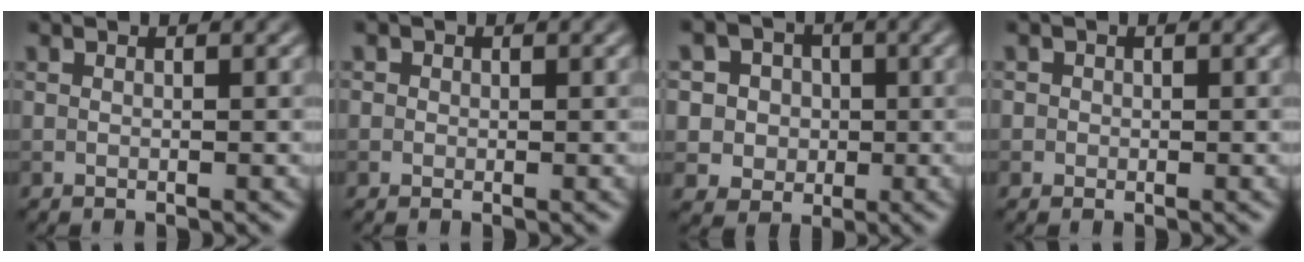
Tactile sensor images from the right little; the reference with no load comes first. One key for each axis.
{"total": 0.8, "fx": 0.2, "fy": 0.8, "fz": 0.1, "tx": 0.005, "ty": -0.004, "tz": -0.001}
{"total": 6.6, "fx": 2.0, "fy": 5.9, "fz": 2.2, "tx": -0.040, "ty": 0.022, "tz": 0.018}
{"total": 0.9, "fx": 0.1, "fy": 0.9, "fz": 0.1, "tx": 0.008, "ty": -0.004, "tz": -0.002}